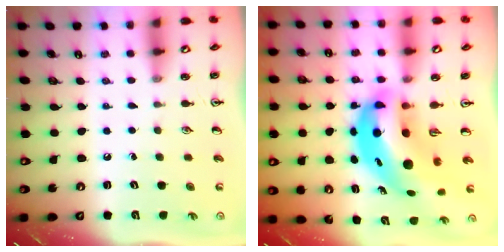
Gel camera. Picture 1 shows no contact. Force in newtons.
{"total": 13.0, "press": 12.5, "slide": 3.5}